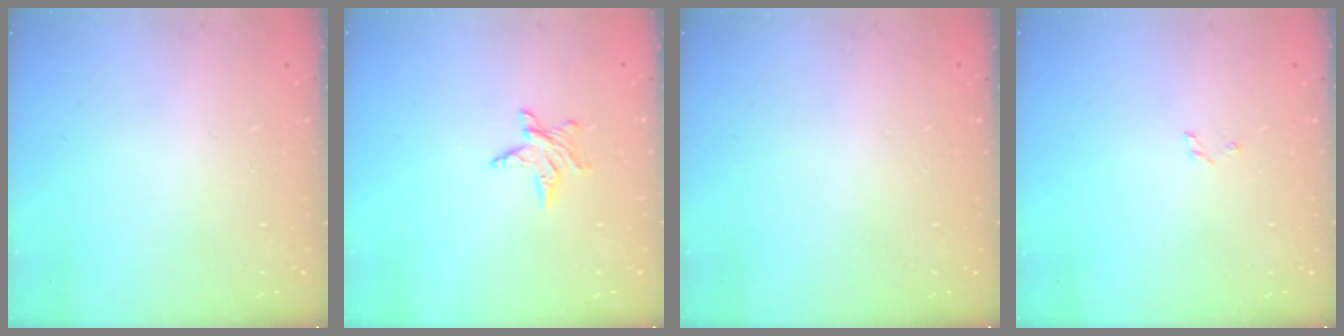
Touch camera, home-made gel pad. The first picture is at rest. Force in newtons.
{"total": 3.7, "press": 3.6, "slide": 0.5}
{"total": 0.0}
{"total": 1.5, "press": 1.5, "slide": 0.2}